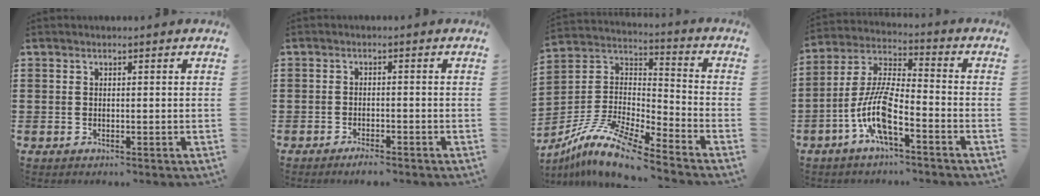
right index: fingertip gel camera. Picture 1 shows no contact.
{"total": 1.6, "force": [-1.5, 0.2, 0.6], "torque": [-0.013, 0.000, -0.029]}
{"total": 10.9, "force": [-9.2, 1.7, 5.7], "torque": [-0.127, 0.009, -0.187]}
{"total": 9.9, "force": [-4.8, 2.5, 8.2], "torque": [-0.190, -0.008, -0.096]}